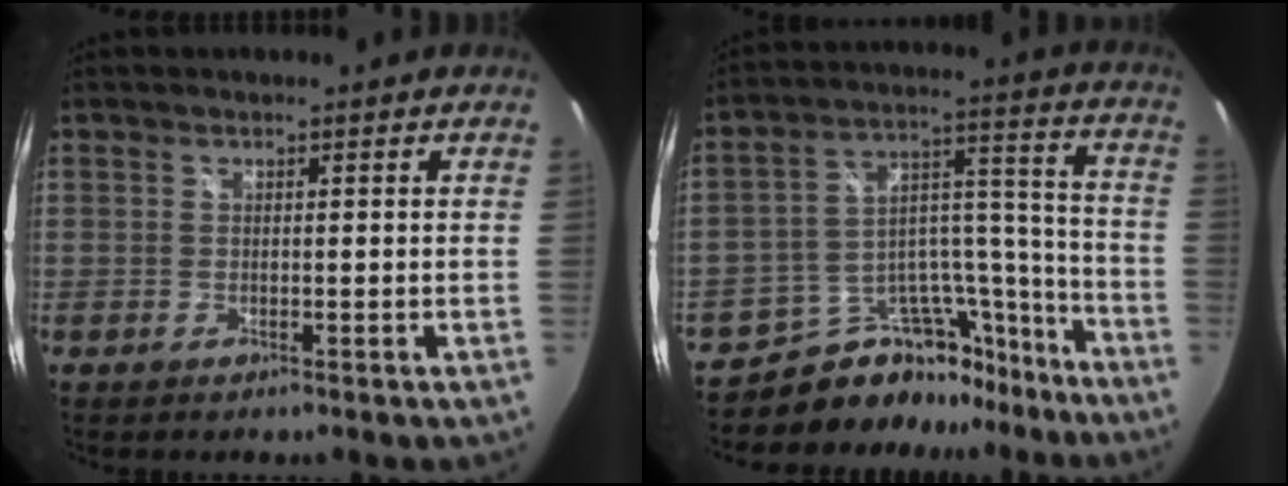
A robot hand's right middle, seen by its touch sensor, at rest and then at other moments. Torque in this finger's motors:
{"motor_torque": [0.81, -1.33, -0.03, 0.00]}